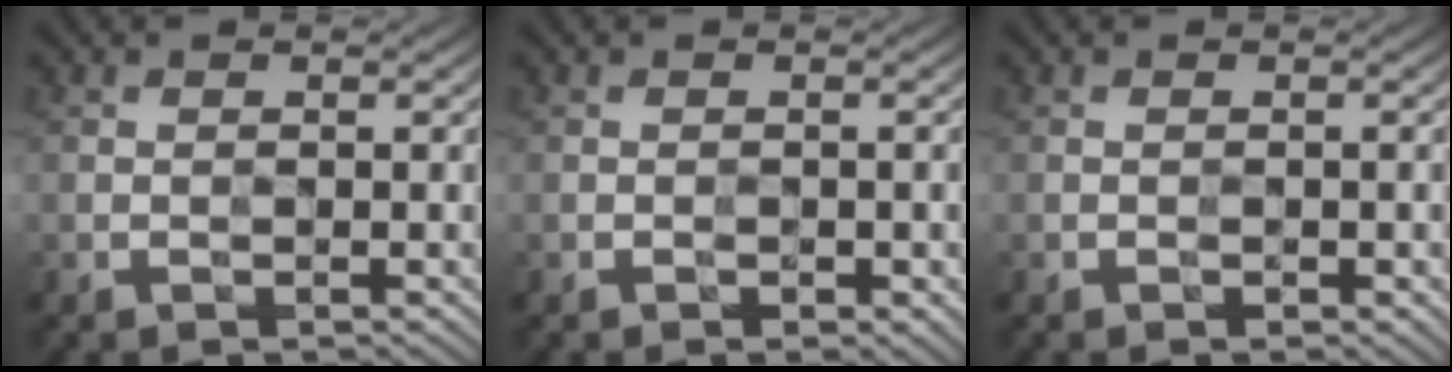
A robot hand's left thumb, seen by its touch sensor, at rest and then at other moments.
{"total": 1.4, "force": [-0.6, 0.9, 0.9], "torque": [-0.010, 0.004, -0.005]}
{"total": 0.8, "force": [-0.3, 0.5, 0.5], "torque": [-0.003, 0.001, -0.003]}